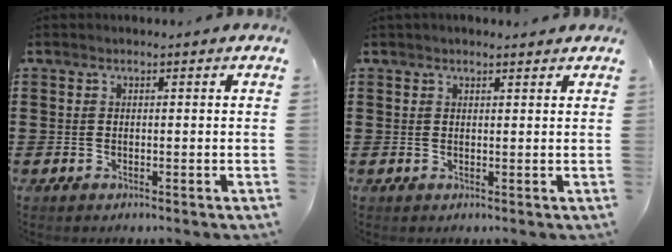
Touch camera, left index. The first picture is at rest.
{"total": 1.1, "force": [1.0, 0.4, 0.3], "torque": [-0.007, 0.002, 0.018]}